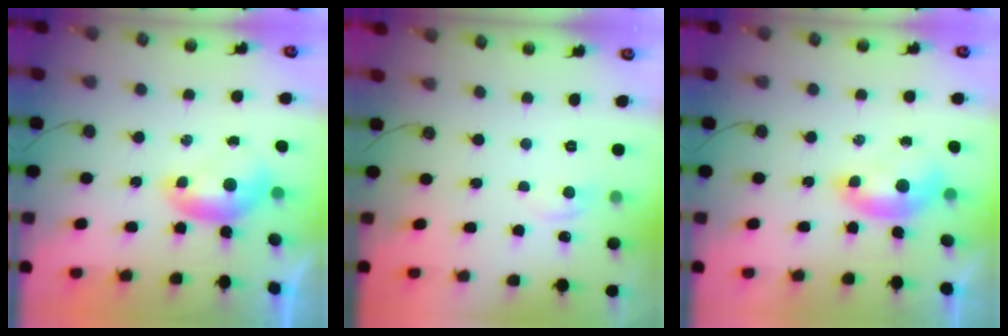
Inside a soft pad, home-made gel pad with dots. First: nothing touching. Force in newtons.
{"total": 1.0, "press": 0.7, "slide": 0.8}
{"total": 1.7, "press": 1.5, "slide": 0.6}